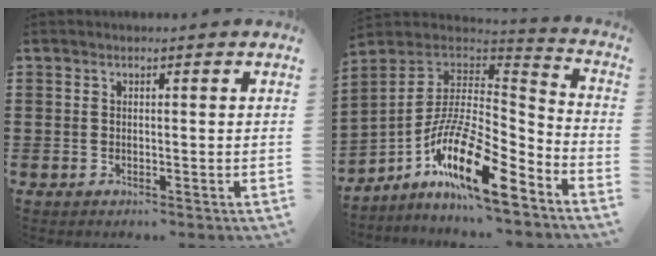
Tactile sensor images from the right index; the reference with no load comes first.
{"total": 16.4, "force": [-9.1, 4.5, 12.9], "torque": [-0.246, 0.001, -0.169]}